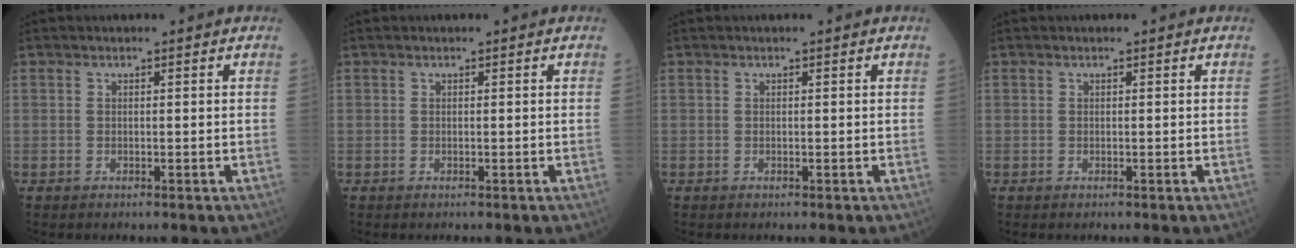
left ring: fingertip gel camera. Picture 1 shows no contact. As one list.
[{"total": 0.0}, {"total": 0.0}, {"total": 0.0}]